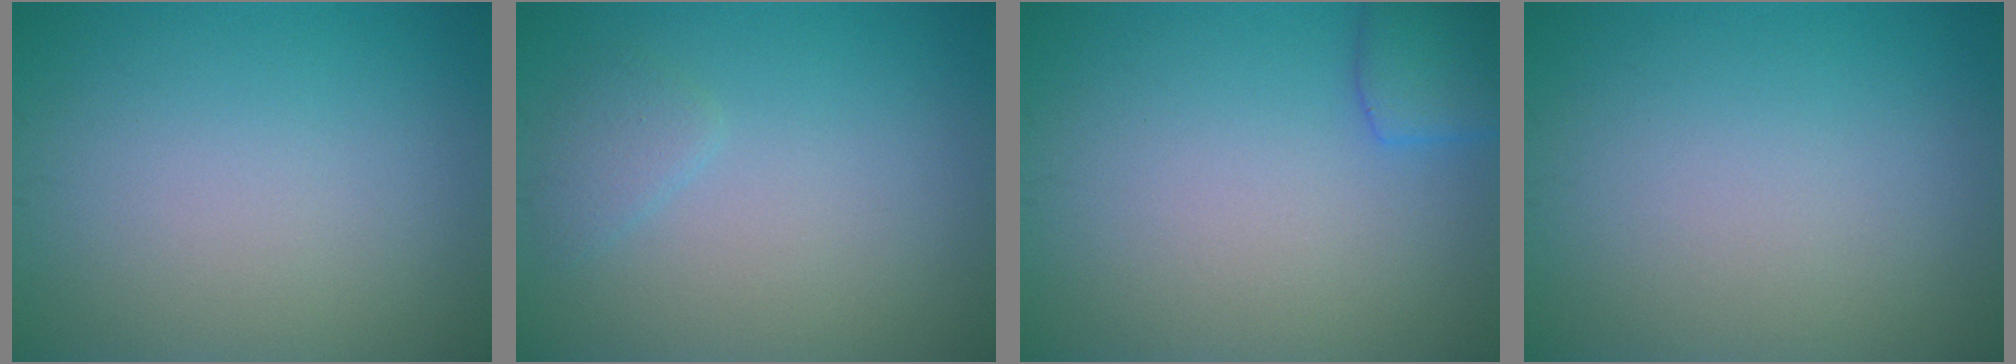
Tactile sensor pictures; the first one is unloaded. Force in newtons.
{"total": 1.3, "press": 1.2, "slide": 0.2}
{"total": 2.7, "press": 2.7, "slide": 0.1}
{"total": 0.0}